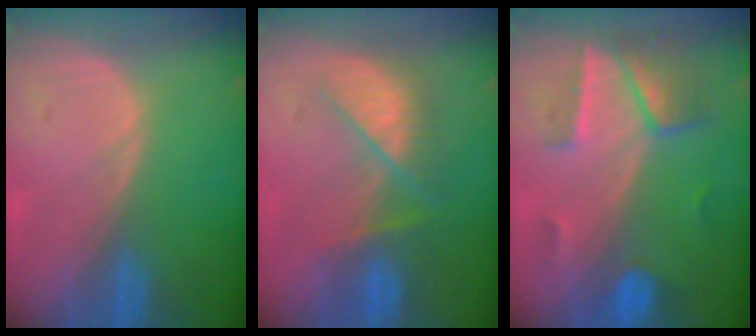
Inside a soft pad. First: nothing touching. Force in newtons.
{"total": 7.2, "press": 7.0, "slide": 1.6}
{"total": 7.2, "press": 6.4, "slide": 3.4}